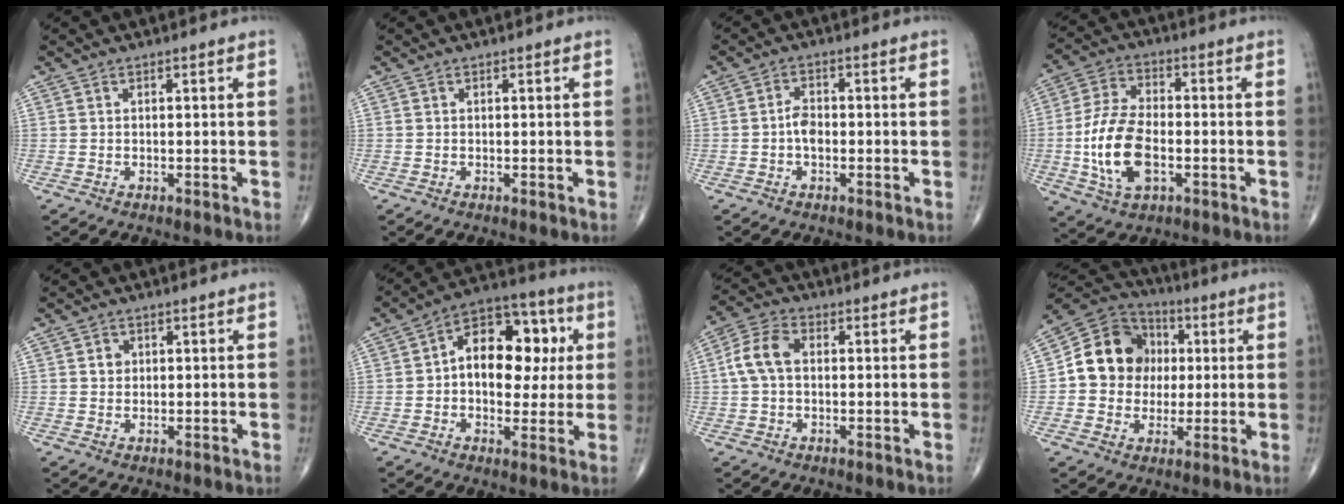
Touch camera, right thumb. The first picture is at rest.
{"total": 0.0}
{"total": 3.1, "force": [-0.6, 1.9, 2.3], "torque": [-0.033, 0.009, -0.017]}
{"total": 13.6, "force": [-2.7, 7.5, 11.0], "torque": [-0.217, 0.013, -0.048]}
{"total": 1.8, "force": [0.4, 1.6, 0.7], "torque": [-0.003, 0.000, 0.006]}
{"total": 16.3, "force": [2.1, 10.4, 12.3], "torque": [-0.132, 0.027, 0.022]}
{"total": 7.0, "force": [0.6, 4.6, 5.3], "torque": [-0.109, 0.024, 0.004]}
{"total": 14.0, "force": [1.1, 12.4, 6.3], "torque": [-0.069, 0.020, 0.011]}